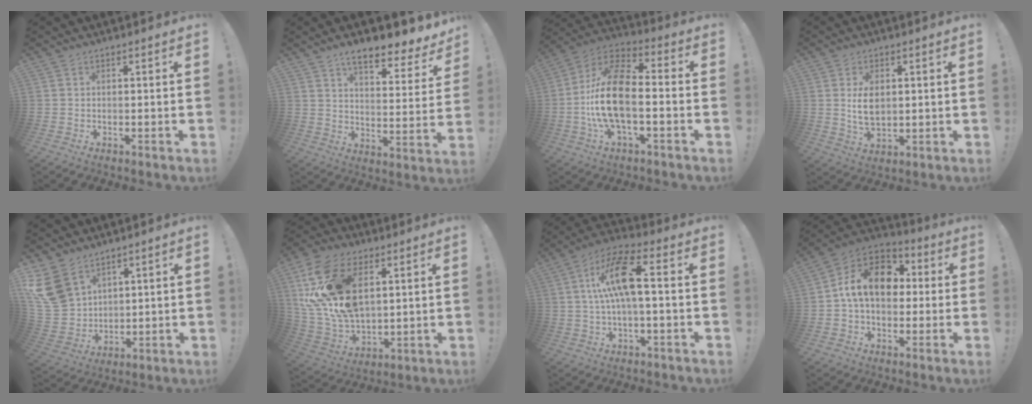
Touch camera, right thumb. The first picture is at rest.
{"total": 11.0, "force": [8.4, 3.0, 6.4], "torque": [-0.093, -0.071, 0.139]}
{"total": 17.5, "force": [-3.0, 8.2, 15.1], "torque": [-0.297, 0.018, -0.052]}
{"total": 7.1, "force": [1.3, 4.3, 5.5], "torque": [-0.086, -0.007, 0.020]}
{"total": 12.9, "force": [8.1, 8.0, 6.1], "torque": [-0.129, -0.048, 0.163]}
{"total": 23.0, "force": [7.9, 14.8, 15.6], "torque": [-0.306, -0.030, 0.153]}
{"total": 14.6, "force": [2.2, 4.5, 13.7], "torque": [-0.242, 0.004, 0.028]}
{"total": 15.8, "force": [2.3, 11.0, 11.1], "torque": [-0.172, 0.018, 0.046]}